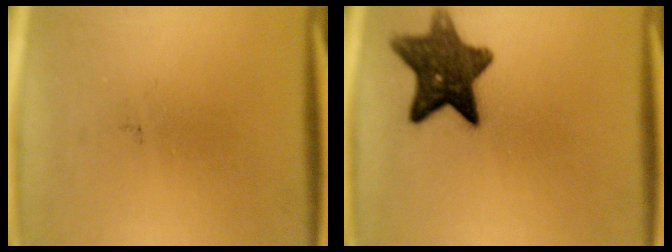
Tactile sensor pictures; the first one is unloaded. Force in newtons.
{"total": 11.2}